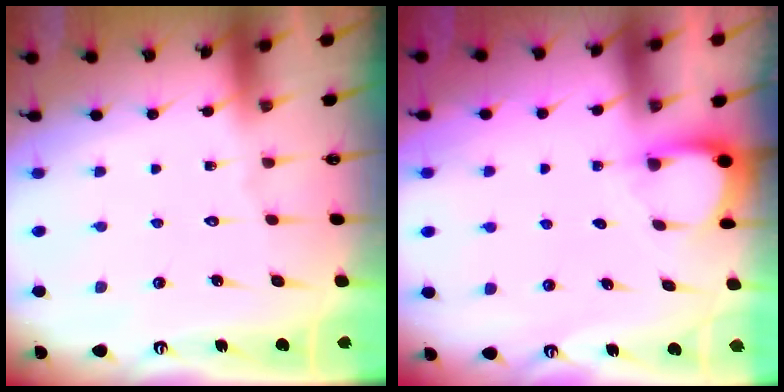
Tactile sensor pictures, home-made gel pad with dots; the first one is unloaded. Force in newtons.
{"total": 3.0, "press": 3.0, "slide": 0.3}